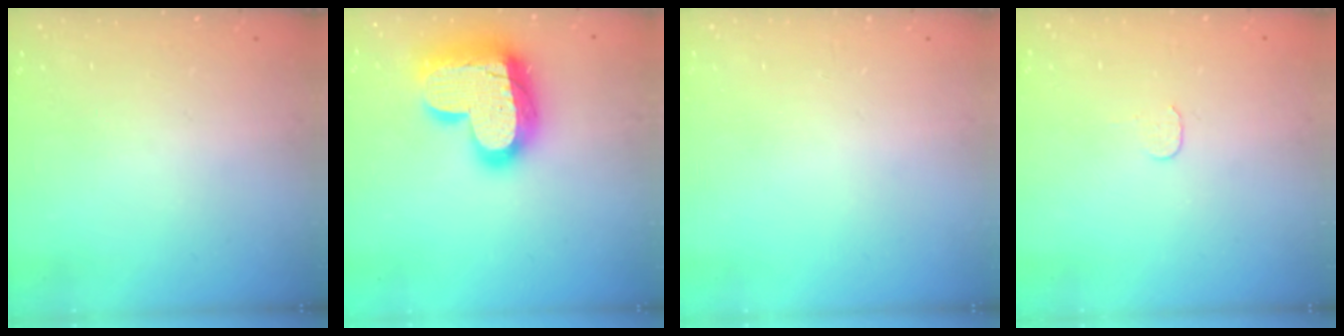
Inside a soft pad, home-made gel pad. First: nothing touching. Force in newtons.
{"total": 23.4, "press": 23.3, "slide": 1.7}
{"total": 0.0}
{"total": 3.7, "press": 3.7, "slide": 0.3}